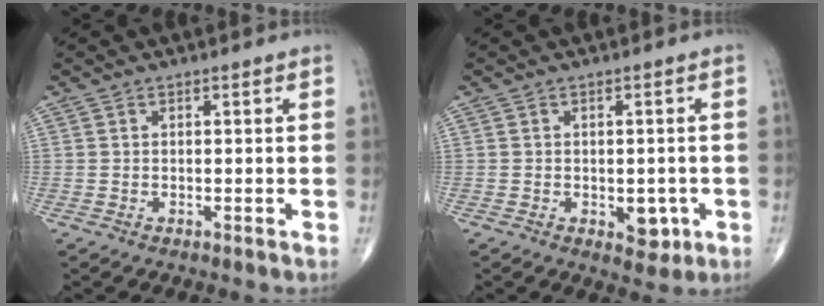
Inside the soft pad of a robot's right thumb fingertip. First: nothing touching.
{"total": 4.4, "force": [-1.3, 2.8, 3.2], "torque": [-0.016, 0.001, -0.011]}